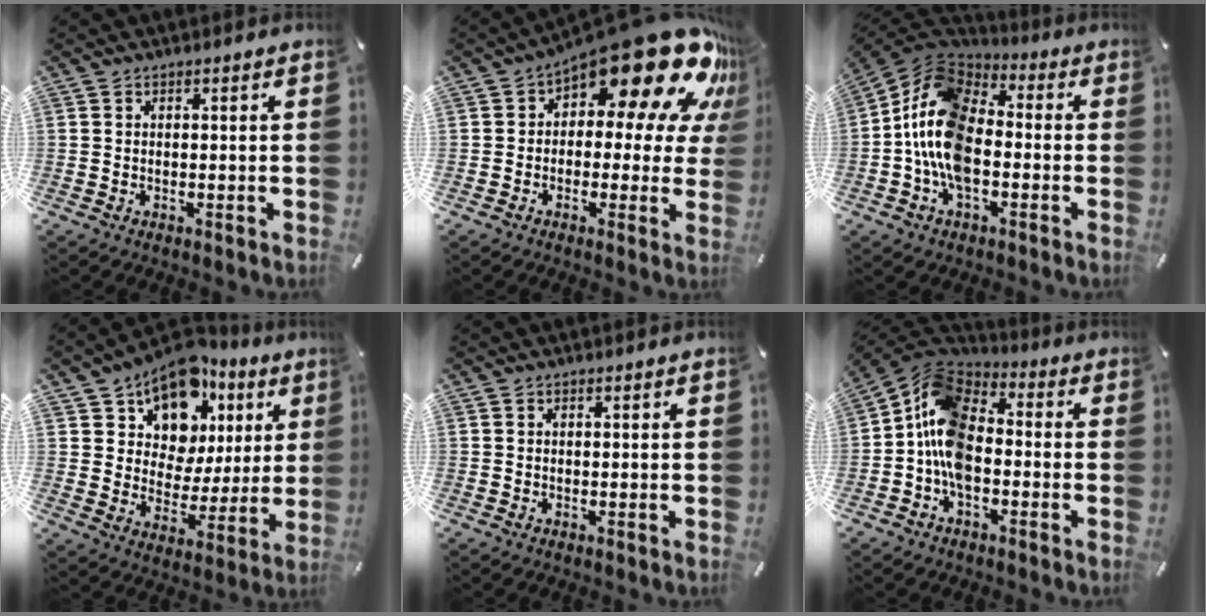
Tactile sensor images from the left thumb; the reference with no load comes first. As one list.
[{"total": 21.8, "force": [12.3, 9.2, 15.5], "torque": [-0.221, -0.090, 0.207]}, {"total": 15.6, "force": [-4.4, 9.7, 11.3], "torque": [-0.250, 0.015, -0.091]}, {"total": 15.0, "force": [9.3, 10.2, 5.8], "torque": [-0.106, -0.062, 0.170]}, {"total": 0.0}, {"total": 12.7, "force": [-3.8, 8.2, 8.9], "torque": [-0.200, 0.012, -0.079]}]